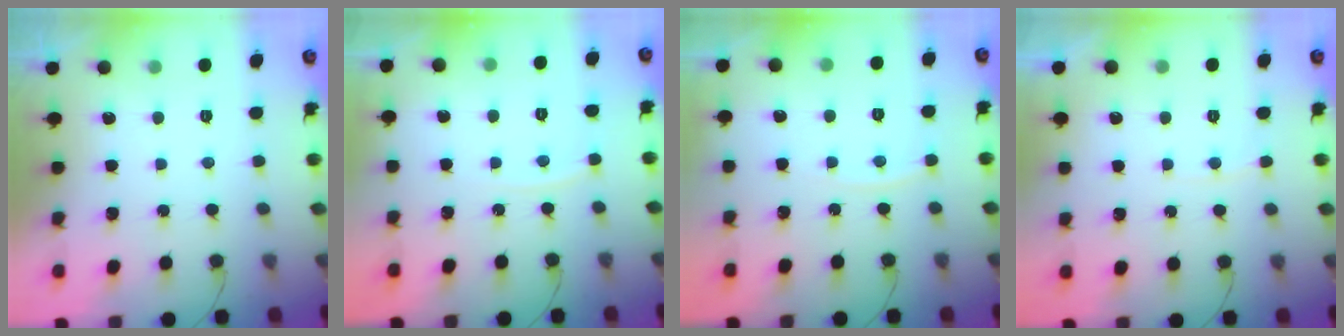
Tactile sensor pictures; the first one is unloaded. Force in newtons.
{"total": 3.6, "press": 3.6, "slide": 0.5}
{"total": 3.3, "press": 3.3, "slide": 0.5}
{"total": 2.9, "press": 2.9, "slide": 0.4}